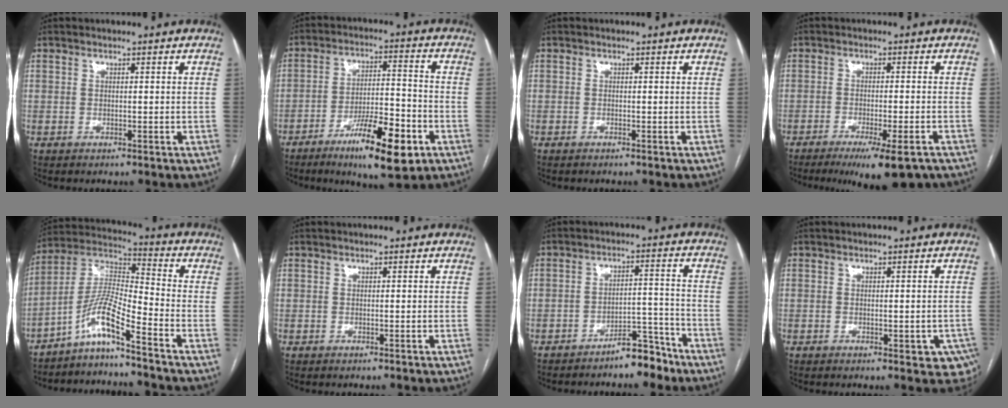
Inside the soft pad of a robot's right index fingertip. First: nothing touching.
{"total": 12.9, "force": [-6.9, 2.6, 10.7], "torque": [-0.177, -0.004, -0.105]}
{"total": 0.0}
{"total": 10.9, "force": [-8.0, 1.2, 7.3], "torque": [-0.095, -0.019, -0.115]}
{"total": 9.0, "force": [-6.2, -0.2, 6.4], "torque": [-0.142, 0.009, -0.124]}
{"total": 0.0}
{"total": 6.0, "force": [-5.0, 1.8, 2.8], "torque": [-0.035, 0.019, -0.079]}
{"total": 5.7, "force": [-2.1, 2.8, 4.4], "torque": [-0.031, 0.002, -0.022]}